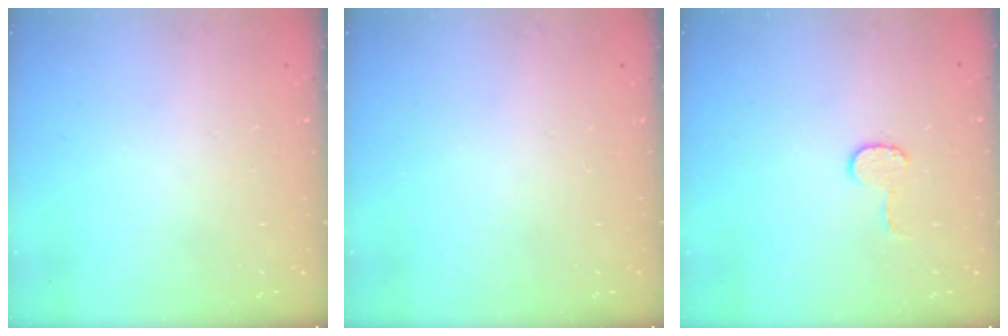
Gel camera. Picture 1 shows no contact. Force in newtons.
{"total": 0.0}
{"total": 6.4, "press": 6.4, "slide": 0.6}